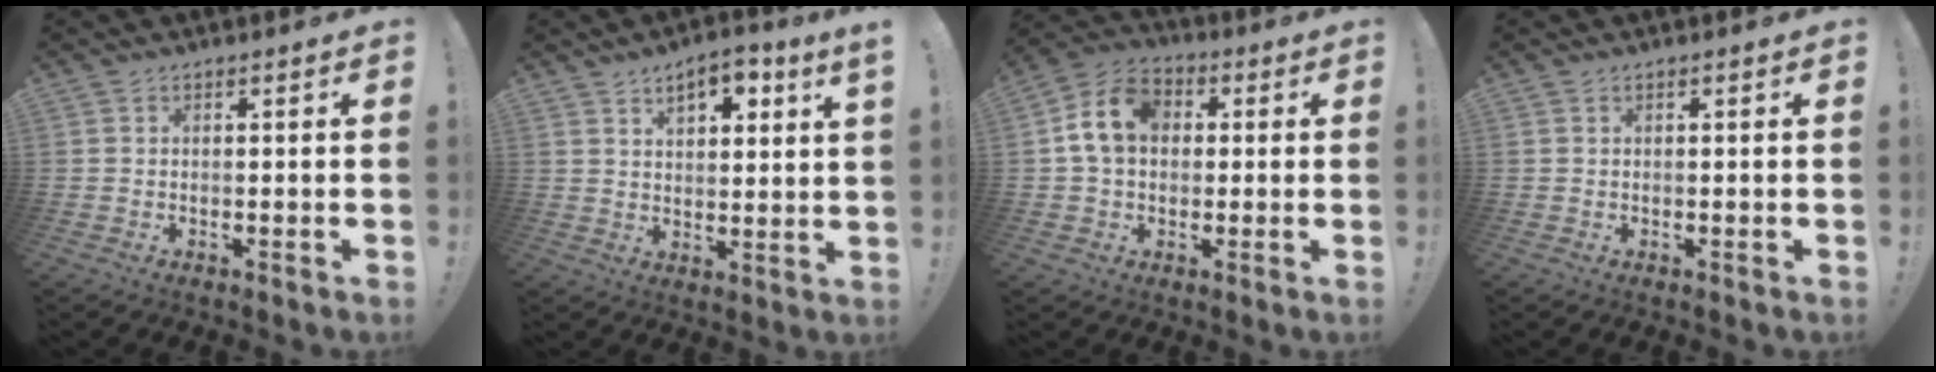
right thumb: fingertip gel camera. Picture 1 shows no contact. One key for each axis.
{"total": 7.0, "fx": 4.3, "fy": 1.9, "fz": 5.2, "tx": -0.075, "ty": -0.016, "tz": 0.071}
{"total": 12.7, "fx": 2.3, "fy": 9.5, "fz": 8.1, "tx": -0.130, "ty": 0.013, "tz": 0.049}
{"total": 0.0}